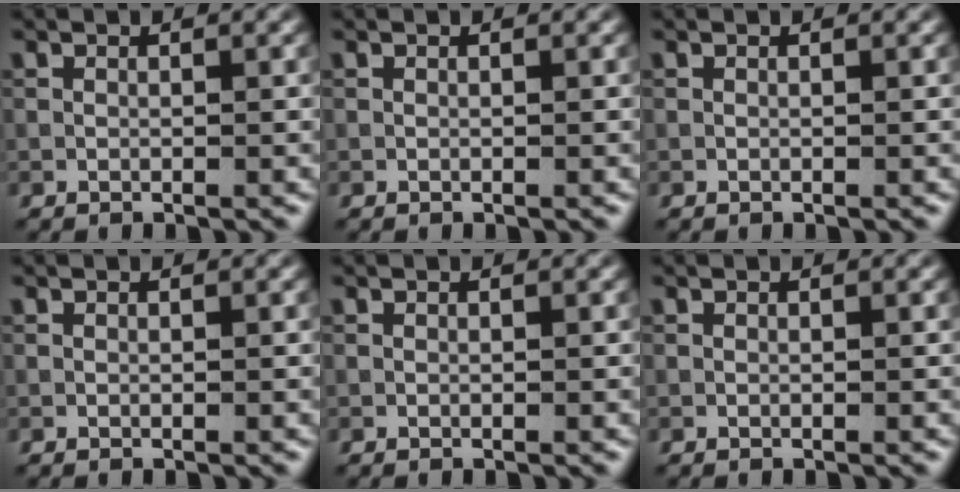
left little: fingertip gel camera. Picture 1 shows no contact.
{"total": 0.0}
{"total": 0.0}
{"total": 0.0}
{"total": 0.0}
{"total": 0.0}